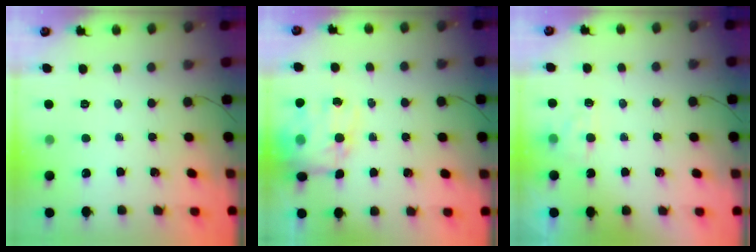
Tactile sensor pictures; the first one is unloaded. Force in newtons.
{"total": 12.6, "press": 12.2, "slide": 3.2}
{"total": 4.0, "press": 3.8, "slide": 1.1}